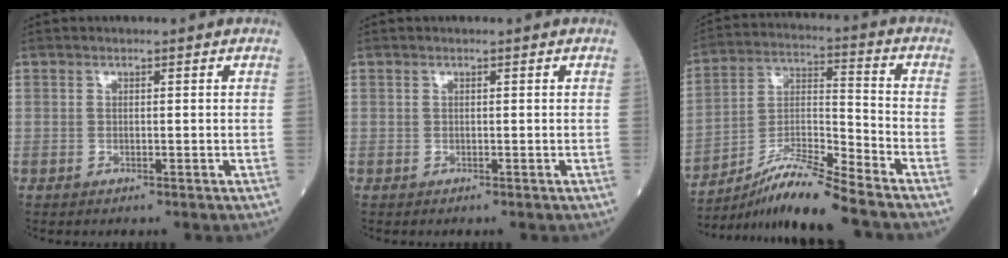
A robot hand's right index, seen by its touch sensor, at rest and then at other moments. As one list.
[{"total": 0.0}, {"total": 12.0, "force": [-10.5, -1.3, 5.6], "torque": [-0.104, -0.004, -0.194]}]